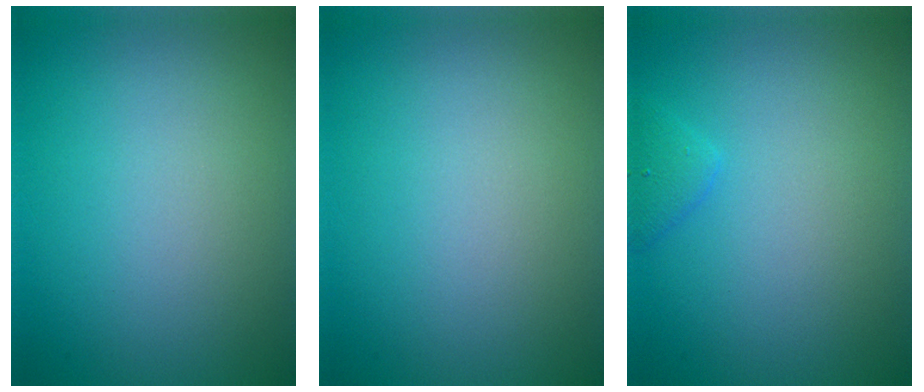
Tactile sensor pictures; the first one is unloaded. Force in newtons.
{"total": 0.0}
{"total": 1.2, "press": 1.2, "slide": 0.1}